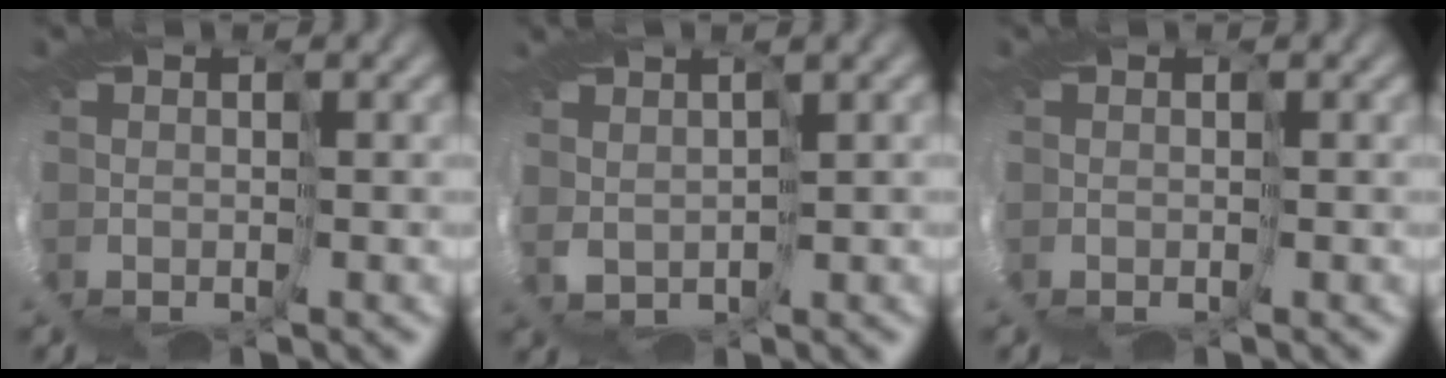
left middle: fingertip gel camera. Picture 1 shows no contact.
{"total": 3.3, "force": [2.0, -1.8, -1.9], "torque": [0.014, -0.011, 0.044]}
{"total": 0.0}